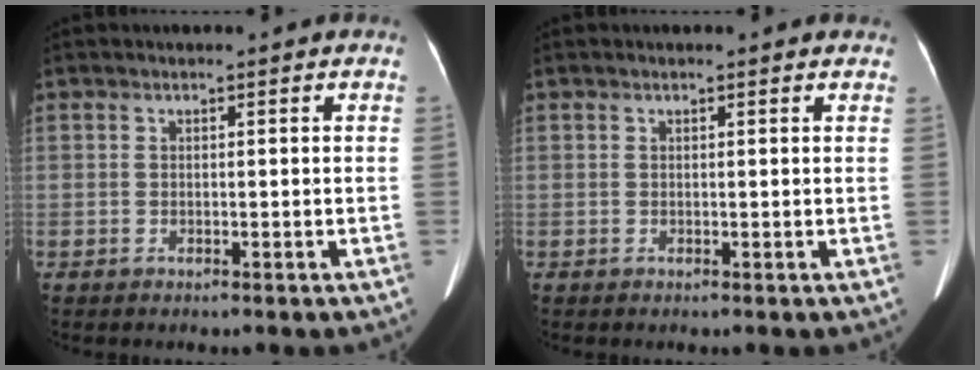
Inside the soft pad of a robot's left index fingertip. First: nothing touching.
{"total": 1.2, "force": [1.1, 0.4, 0.3], "torque": [-0.010, 0.007, 0.007]}